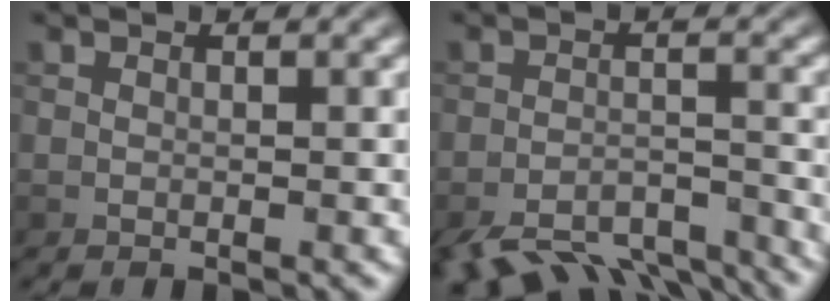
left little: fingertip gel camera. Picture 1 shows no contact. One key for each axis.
{"total": 10.6, "fx": -9.0, "fy": 3.6, "fz": 4.4, "tx": -0.073, "ty": -0.029, "tz": -0.125}